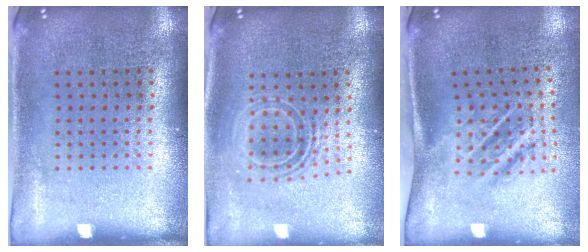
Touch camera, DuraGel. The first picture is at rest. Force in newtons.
{"total": 1.7, "press": 1.3, "slide": 1.1}
{"total": 1.8, "press": 1.1, "slide": 1.4}